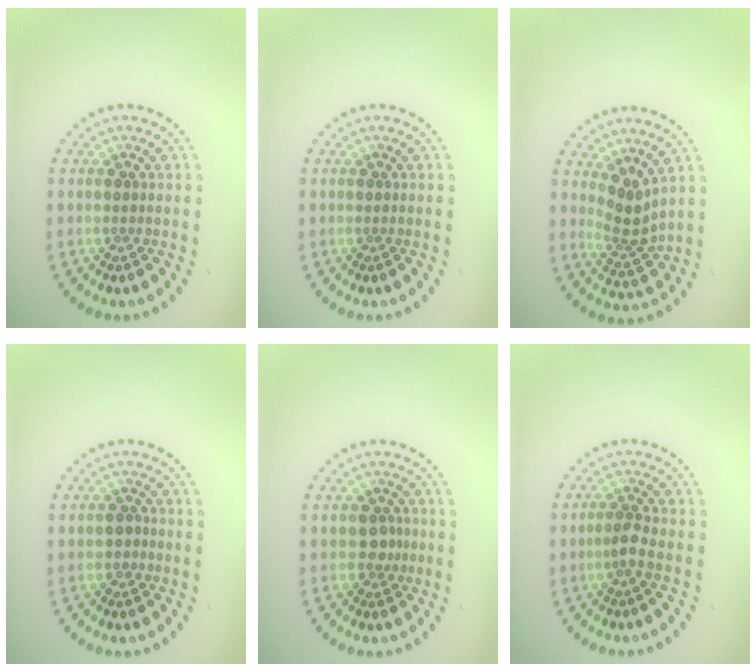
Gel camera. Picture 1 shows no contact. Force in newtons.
{"total": 0.0}
{"total": 2.7, "press": 1.9, "slide": 1.9}
{"total": 0.7, "press": 0.5, "slide": 0.6}
{"total": 1.3, "press": 1.1, "slide": 0.7}
{"total": 1.4, "press": 1.0, "slide": 1.0}